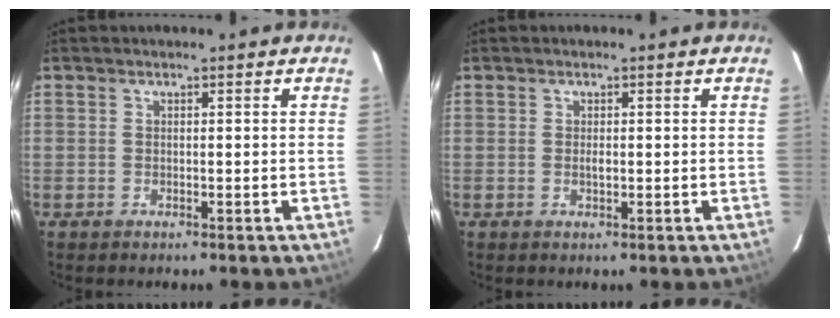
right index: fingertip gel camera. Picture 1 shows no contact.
{"total": 1.0, "force": [0.0, 0.6, 0.8], "torque": [-0.013, 0.000, 0.000]}